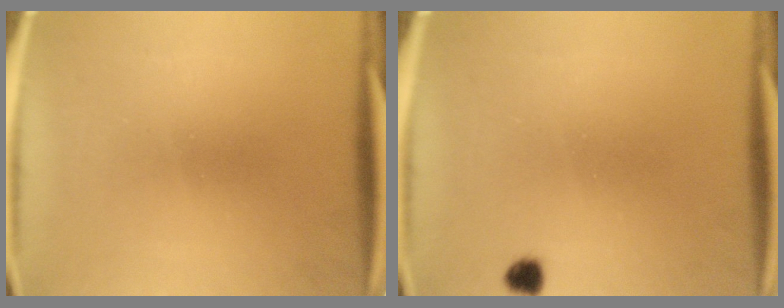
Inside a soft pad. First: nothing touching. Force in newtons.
{"total": 1.8}